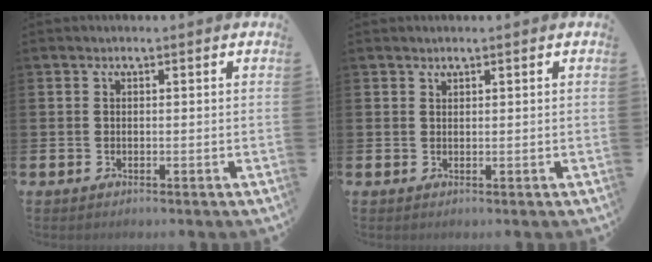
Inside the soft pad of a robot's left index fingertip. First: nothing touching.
{"total": 0.8, "force": [0.7, 0.2, 0.0], "torque": [0.007, -0.001, 0.012]}